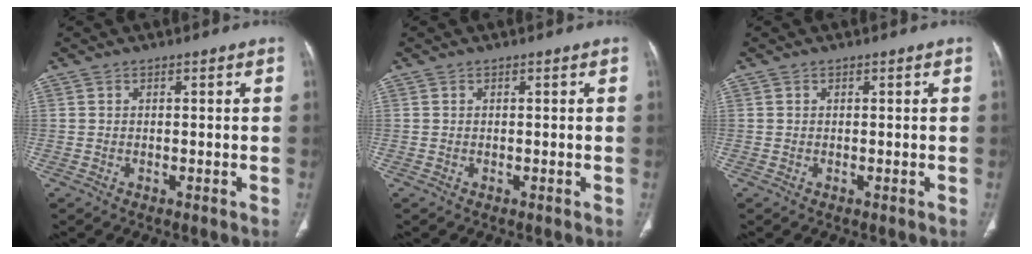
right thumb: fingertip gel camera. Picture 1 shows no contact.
{"total": 0.0}
{"total": 0.0}